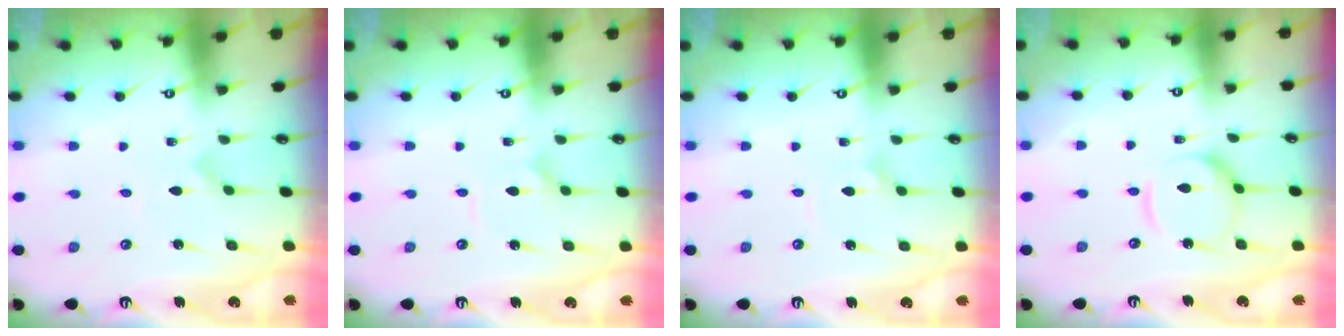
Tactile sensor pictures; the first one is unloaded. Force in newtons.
{"total": 1.8, "press": 1.8, "slide": 0.1}
{"total": 2.4, "press": 2.4, "slide": 0.2}
{"total": 9.4, "press": 9.4, "slide": 0.5}